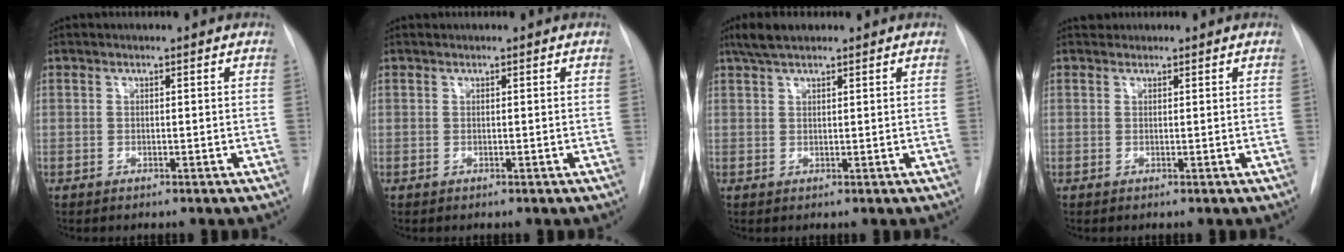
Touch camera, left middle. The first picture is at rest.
{"total": 0.0}
{"total": 3.7, "force": [2.9, 0.9, 2.1], "torque": [-0.047, 0.012, 0.055]}
{"total": 0.9, "force": [0.8, 0.3, -0.2], "torque": [0.001, 0.010, 0.013]}